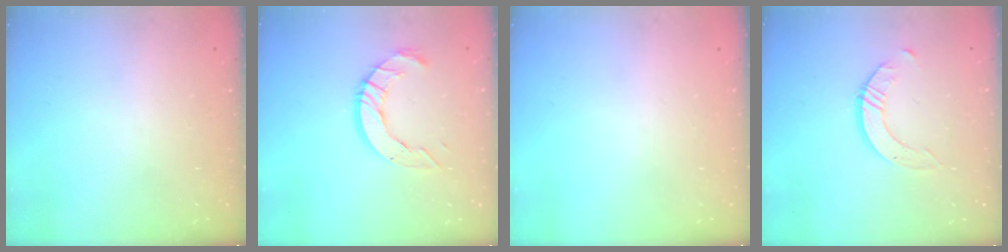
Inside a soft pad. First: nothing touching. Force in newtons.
{"total": 9.7, "press": 9.6, "slide": 0.9}
{"total": 0.0}
{"total": 2.5, "press": 2.5, "slide": 0.3}